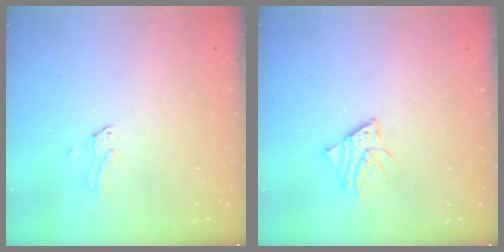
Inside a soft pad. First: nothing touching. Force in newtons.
{"total": 3.2, "press": 3.2, "slide": 0.4}